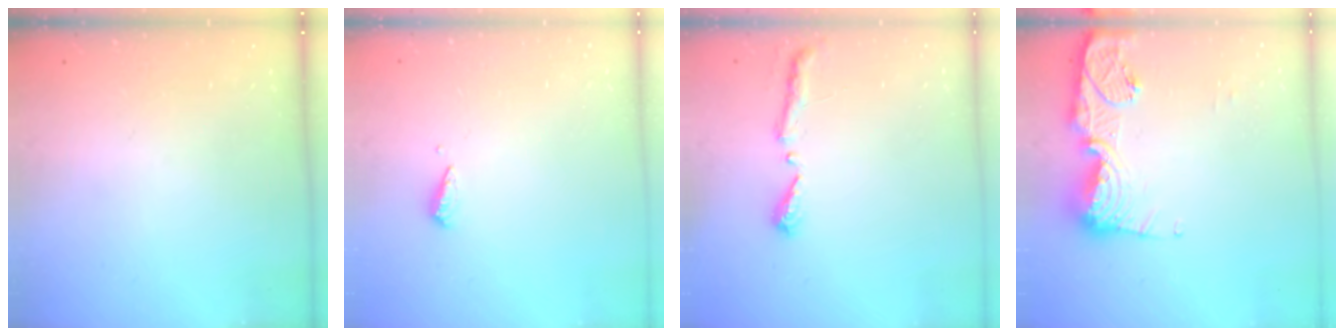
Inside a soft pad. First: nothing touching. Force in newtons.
{"total": 3.1, "press": 3.1, "slide": 0.3}
{"total": 5.1, "press": 5.0, "slide": 0.6}
{"total": 14.0, "press": 13.9, "slide": 1.5}